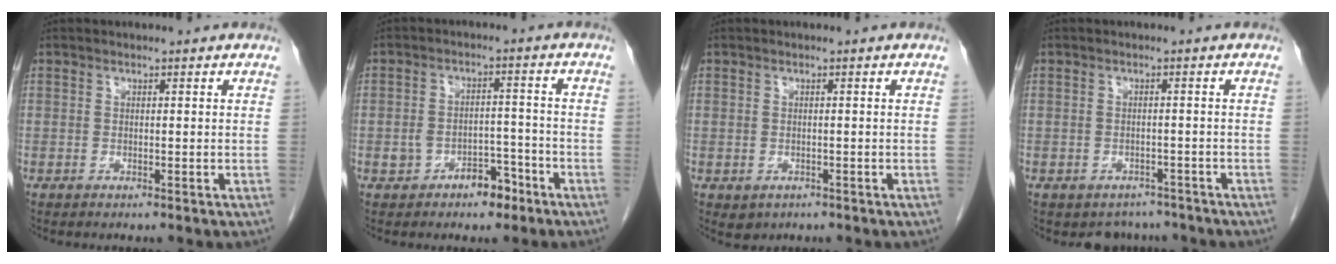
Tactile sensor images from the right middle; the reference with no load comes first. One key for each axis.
{"total": 5.2, "fx": -3.0, "fy": 3.1, "fz": 2.9, "tx": -0.045, "ty": 0.024, "tz": -0.042}
{"total": 1.7, "fx": -0.7, "fy": 1.4, "fz": 0.6, "tx": -0.008, "ty": 0.001, "tz": 0.000}
{"total": 3.9, "fx": -3.3, "fy": 2.1, "fz": -0.1, "tx": 0.007, "ty": 0.011, "tz": -0.044}